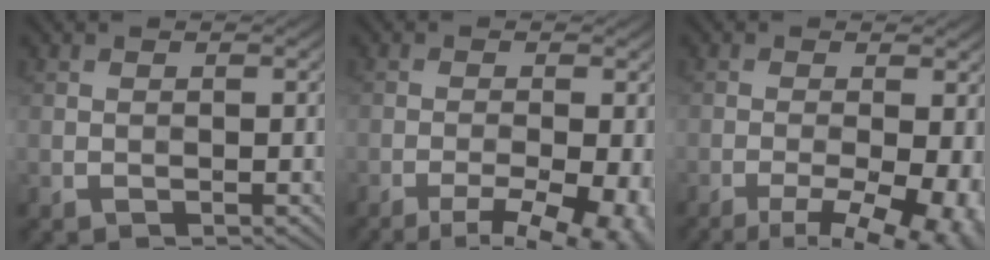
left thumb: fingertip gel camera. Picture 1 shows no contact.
{"total": 10.0, "force": [-5.5, 3.4, 7.6], "torque": [-0.107, -0.018, -0.059]}
{"total": 11.6, "force": [-5.4, 4.6, 9.2], "torque": [-0.125, -0.019, -0.055]}